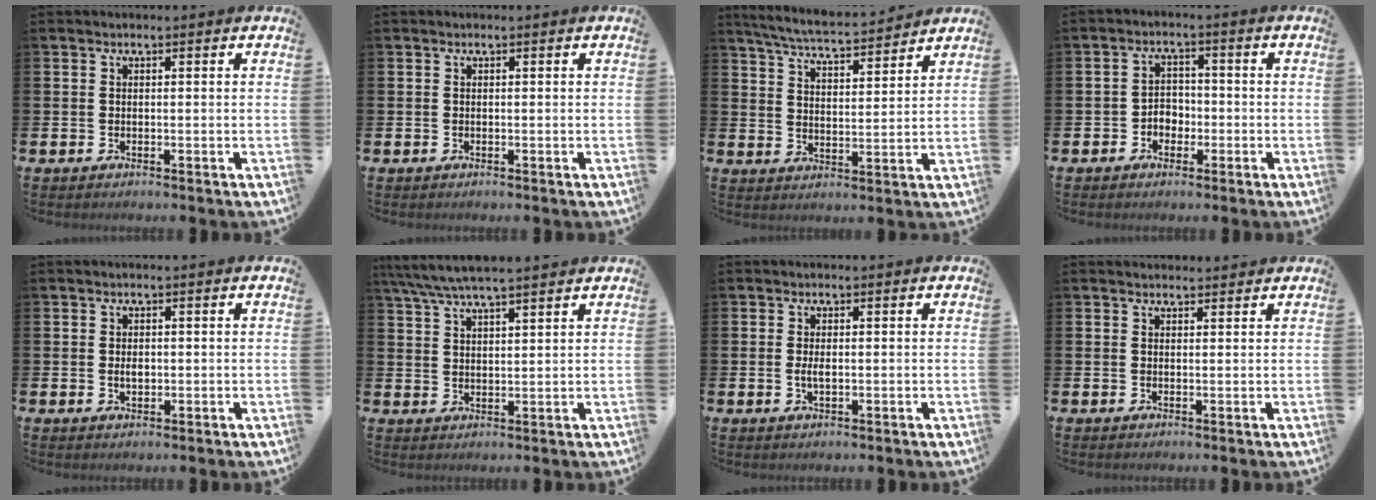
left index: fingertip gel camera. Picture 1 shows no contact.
{"total": 0.0}
{"total": 5.7, "force": [5.5, 0.4, 1.4], "torque": [-0.051, -0.036, 0.095]}
{"total": 2.9, "force": [-1.5, 2.3, 1.1], "torque": [-0.019, 0.006, -0.036]}
{"total": 1.4, "force": [0.1, 0.8, 1.1], "torque": [-0.007, 0.000, -0.004]}
{"total": 5.6, "force": [5.1, 0.5, 2.4], "torque": [-0.064, -0.015, 0.092]}
{"total": 1.6, "force": [0.0, 0.7, 1.5], "torque": [-0.020, -0.001, -0.004]}
{"total": 1.4, "force": [1.3, 0.4, 0.1], "torque": [0.008, -0.003, 0.022]}